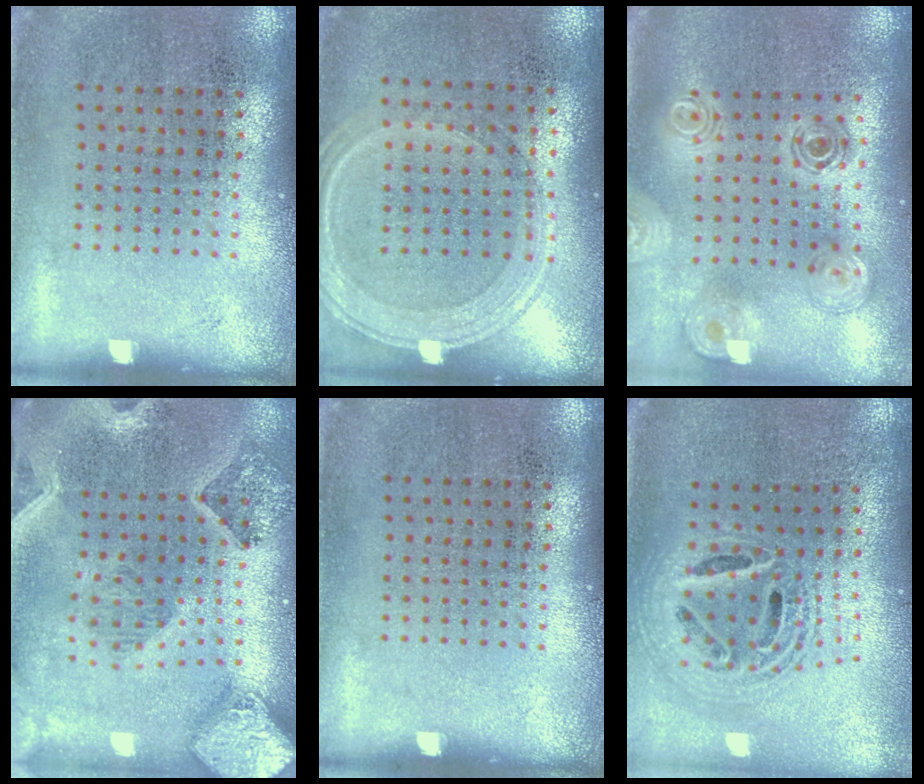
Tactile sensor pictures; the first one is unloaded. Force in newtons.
{"total": 1.2, "press": 1.2, "slide": 0.3}
{"total": 1.3, "press": 1.3, "slide": 0.4}
{"total": 2.6, "press": 2.4, "slide": 1.1}
{"total": 0.0}
{"total": 2.2, "press": 1.6, "slide": 1.5}